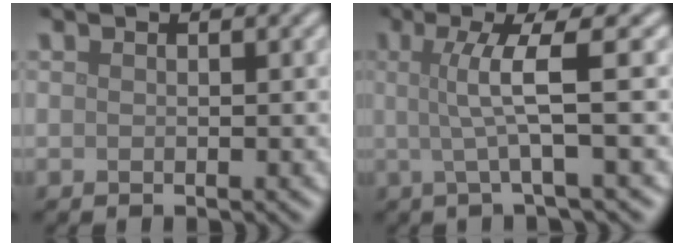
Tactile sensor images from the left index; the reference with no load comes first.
{"total": 4.7, "force": [0.4, 0.7, 4.7], "torque": [-0.081, 0.005, 0.004]}